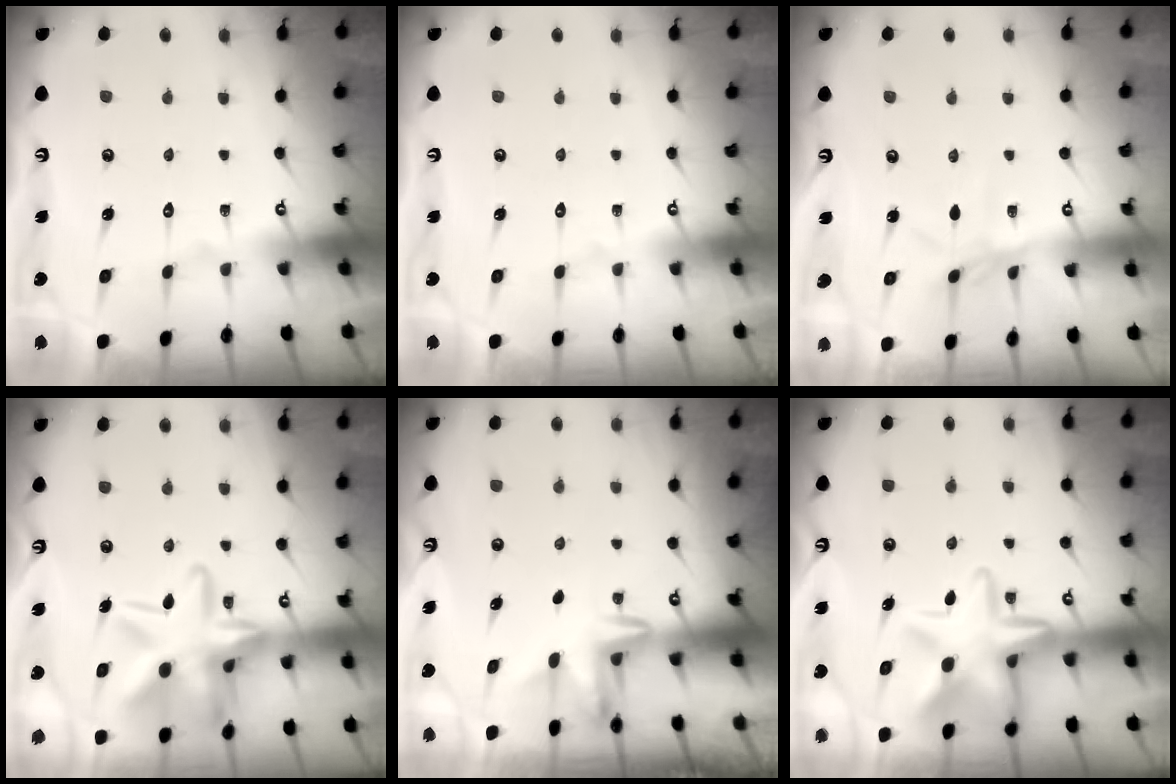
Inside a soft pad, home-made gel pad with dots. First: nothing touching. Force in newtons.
{"total": 0.0}
{"total": 4.1, "press": 4.1, "slide": 0.4}
{"total": 19.2, "press": 19.2, "slide": 1.5}
{"total": 2.6, "press": 2.6, "slide": 0.4}
{"total": 14.2, "press": 14.1, "slide": 1.6}